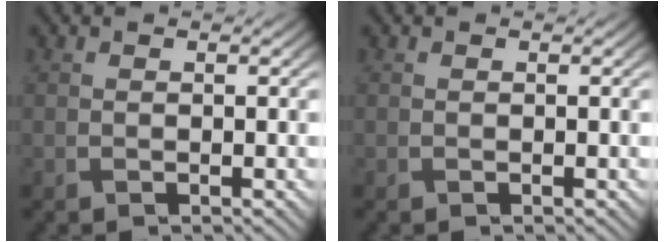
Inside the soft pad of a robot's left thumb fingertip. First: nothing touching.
{"total": 0.0}